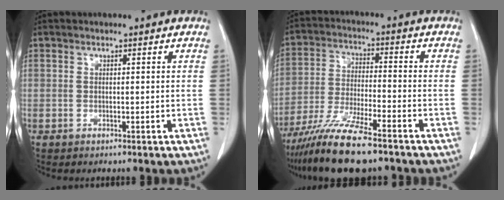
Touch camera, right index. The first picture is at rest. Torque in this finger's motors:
{"motor_torque": [1.08, -1.06, 0.61, 0.21]}